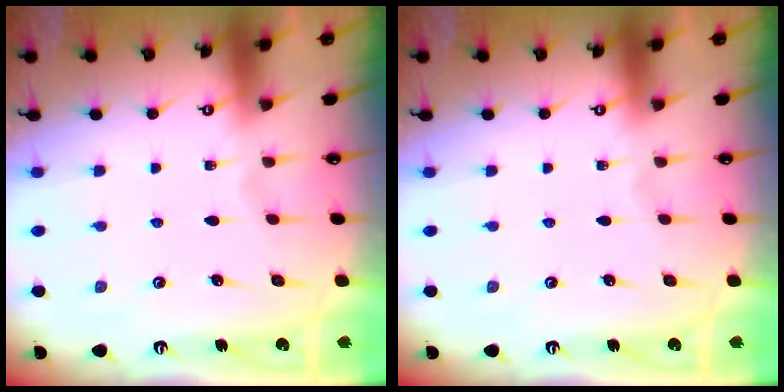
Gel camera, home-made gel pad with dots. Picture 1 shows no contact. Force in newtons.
{"total": 0.0}